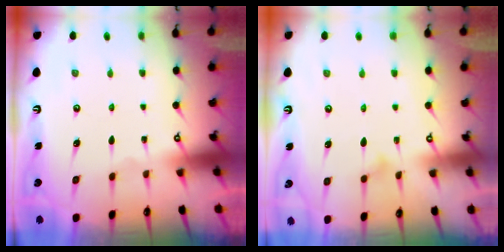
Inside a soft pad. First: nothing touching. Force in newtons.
{"total": 6.6, "press": 6.6, "slide": 0.3}